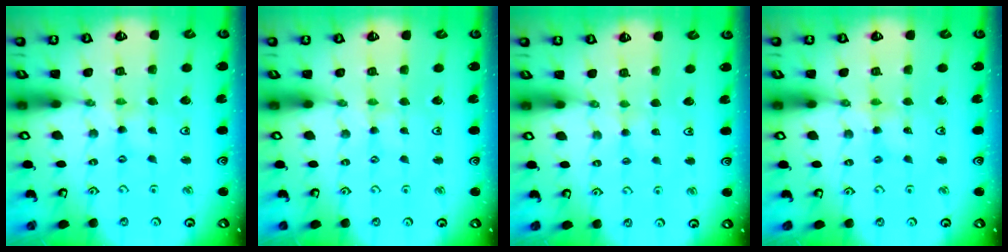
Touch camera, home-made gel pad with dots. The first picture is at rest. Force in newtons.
{"total": 0.7, "press": 0.7, "slide": 0.2}
{"total": 1.6, "press": 1.6, "slide": 0.3}
{"total": 3.1, "press": 3.1, "slide": 0.2}